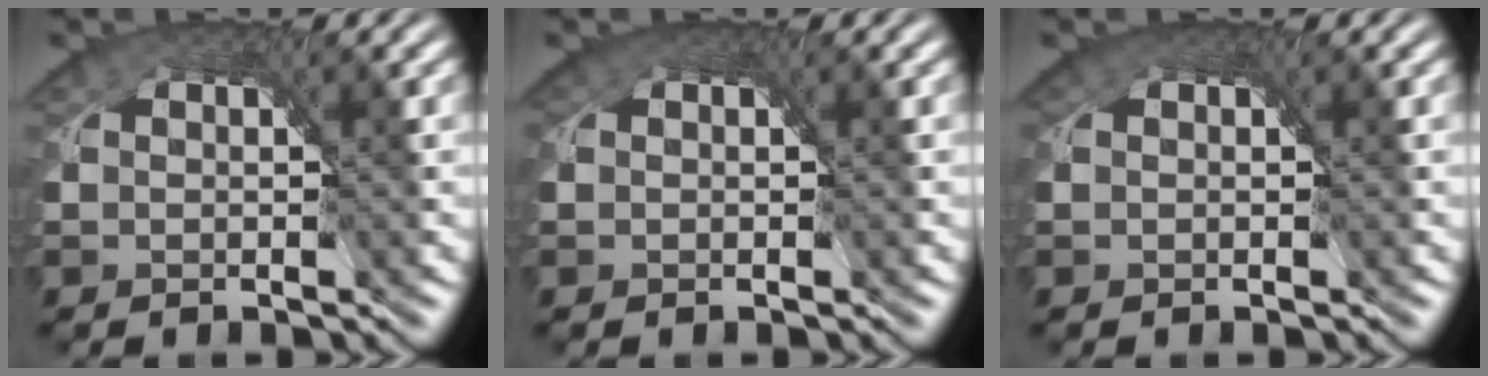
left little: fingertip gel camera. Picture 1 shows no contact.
{"total": 1.6, "force": [0.5, 1.4, 0.6], "torque": [-0.016, 0.000, 0.003]}
{"total": 1.4, "force": [0.5, 1.2, 0.6], "torque": [-0.013, 0.000, 0.004]}